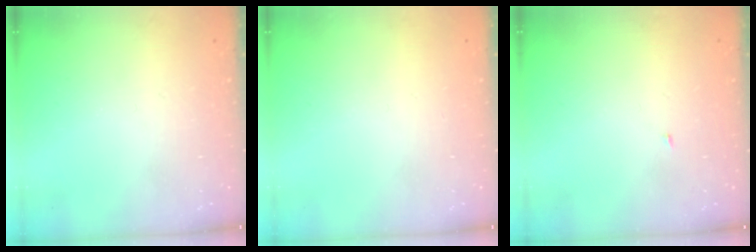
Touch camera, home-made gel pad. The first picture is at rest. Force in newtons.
{"total": 0.0}
{"total": 1.8, "press": 1.8, "slide": 0.2}